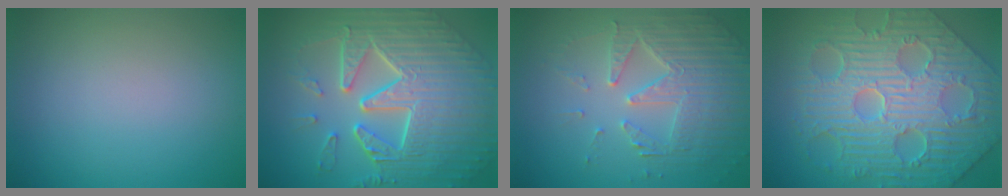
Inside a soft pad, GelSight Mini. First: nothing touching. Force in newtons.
{"total": 10.5, "press": 7.3, "slide": 7.5}
{"total": 4.9, "press": 4.4, "slide": 2.3}
{"total": 11.5, "press": 8.1, "slide": 8.1}